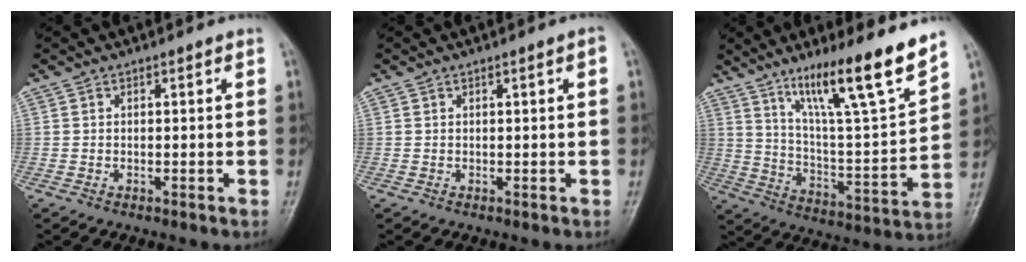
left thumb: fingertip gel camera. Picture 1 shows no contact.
{"total": 1.2, "force": [0.3, 0.1, 1.1], "torque": [-0.020, 0.002, 0.004]}
{"total": 18.2, "force": [12.7, 1.8, 13.0], "torque": [-0.192, -0.075, 0.217]}